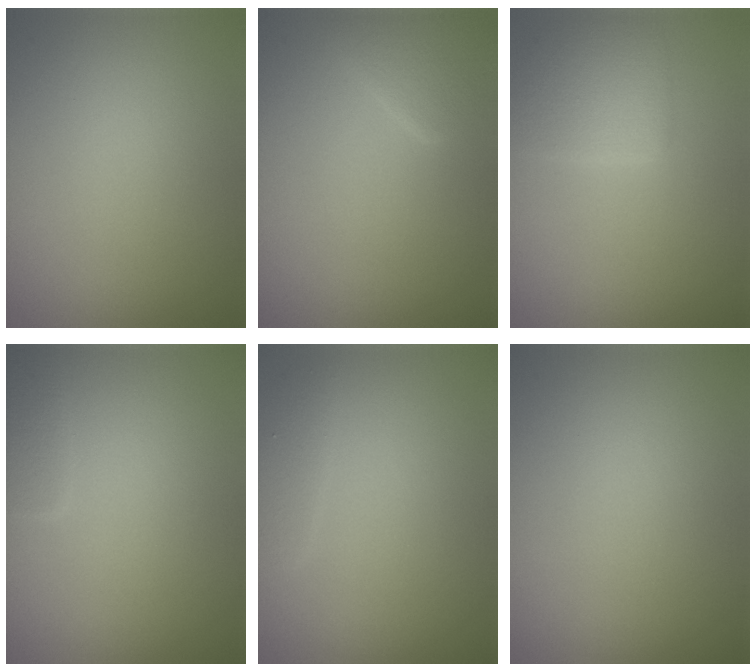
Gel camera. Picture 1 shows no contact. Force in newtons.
{"total": 1.9, "press": 1.9, "slide": 0.1}
{"total": 2.8, "press": 2.8, "slide": 0.1}
{"total": 1.5, "press": 1.5, "slide": 0.1}
{"total": 1.2, "press": 1.2, "slide": 0.1}
{"total": 0.0}